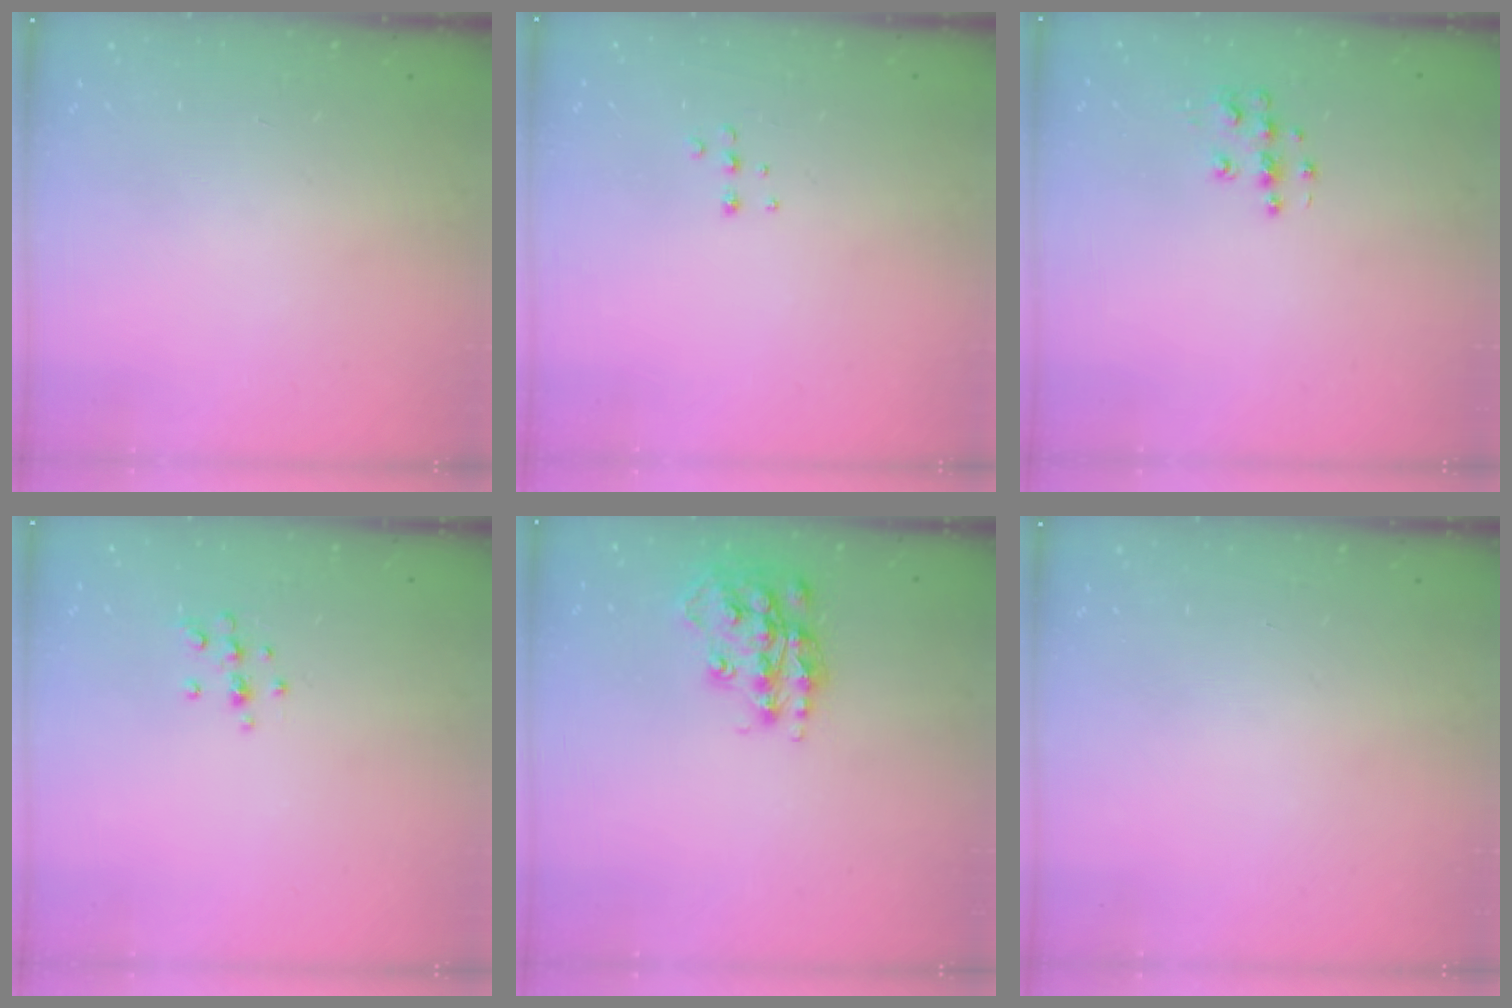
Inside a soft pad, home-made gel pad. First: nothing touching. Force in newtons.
{"total": 4.5, "press": 4.4, "slide": 0.7}
{"total": 6.7, "press": 6.7, "slide": 0.3}
{"total": 6.5, "press": 6.2, "slide": 2.1}
{"total": 15.9, "press": 15.8, "slide": 1.0}
{"total": 0.0}